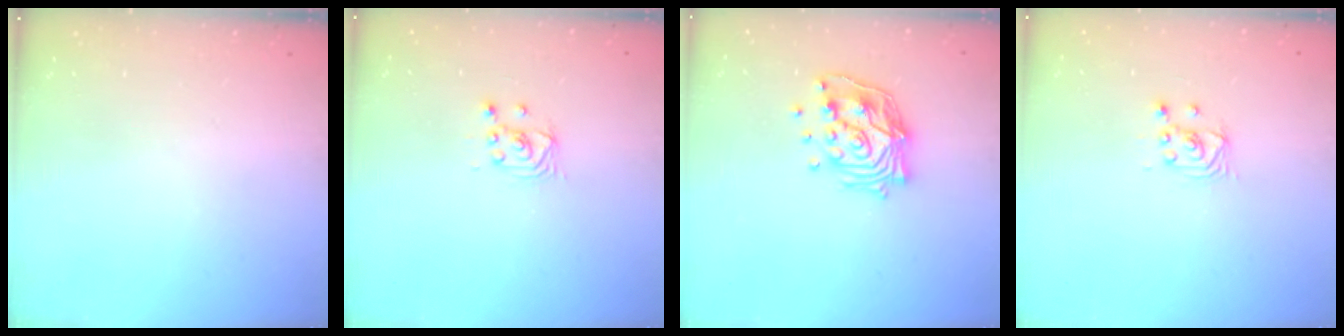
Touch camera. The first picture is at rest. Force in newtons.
{"total": 2.5, "press": 2.5, "slide": 0.2}
{"total": 13.5, "press": 13.4, "slide": 1.0}
{"total": 2.5, "press": 2.5, "slide": 0.2}